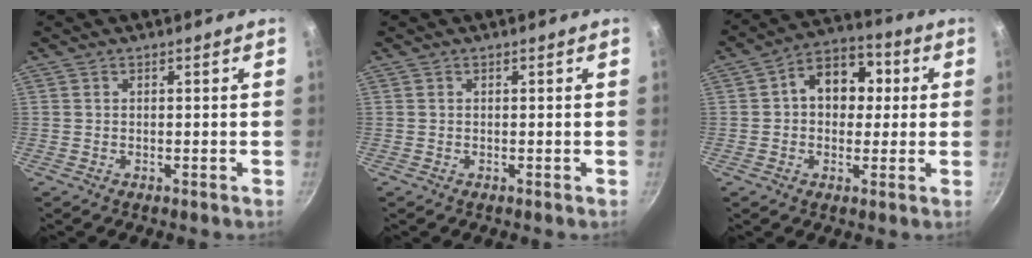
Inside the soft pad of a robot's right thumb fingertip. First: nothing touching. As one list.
[{"total": 0.0}, {"total": 11.1, "force": [1.6, 8.4, 7.1], "torque": [-0.057, 0.024, 0.008]}]